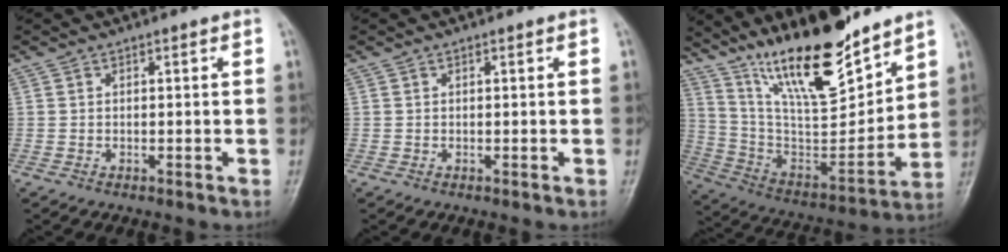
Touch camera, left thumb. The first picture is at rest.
{"total": 0.0}
{"total": 22.2, "force": [16.2, 6.3, 13.9], "torque": [-0.198, -0.090, 0.293]}